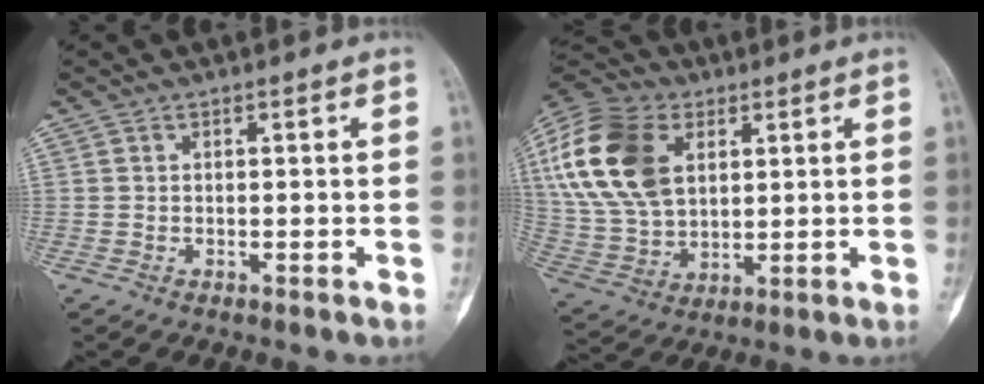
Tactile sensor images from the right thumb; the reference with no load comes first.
{"total": 21.1, "force": [6.3, 14.0, 14.5], "torque": [-0.293, -0.003, 0.115]}